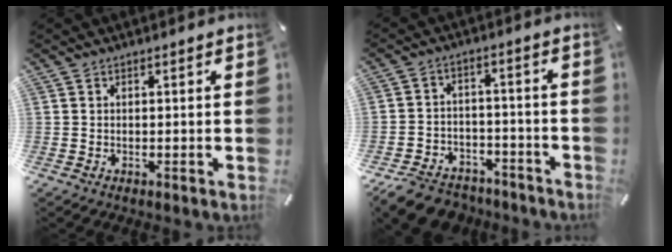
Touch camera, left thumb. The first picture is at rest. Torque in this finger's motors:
{"motor_torque": [-0.65, 1.06, 0.68, 0.69, 0.03]}